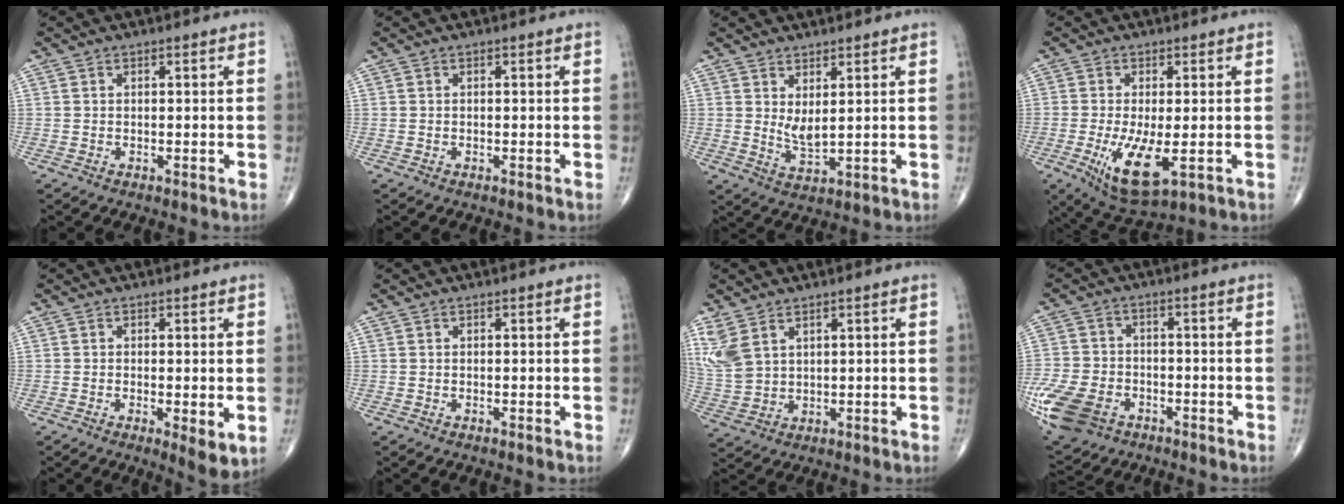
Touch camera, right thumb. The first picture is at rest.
{"total": 0.0}
{"total": 4.0, "force": [1.4, 1.3, 3.5], "torque": [-0.064, -0.024, 0.033]}
{"total": 9.8, "force": [-2.5, 3.4, 8.9], "torque": [-0.167, -0.029, -0.034]}
{"total": 4.5, "force": [-0.7, 1.3, 4.3], "torque": [-0.068, -0.017, -0.013]}
{"total": 0.0}
{"total": 7.3, "force": [4.1, 4.1, 4.5], "torque": [-0.104, -0.009, 0.099]}
{"total": 14.9, "force": [-6.8, 10.4, 8.4], "torque": [-0.197, 0.005, -0.118]}